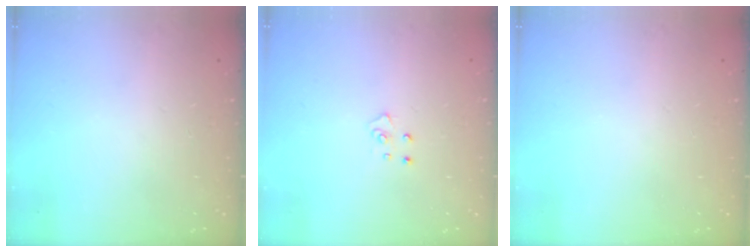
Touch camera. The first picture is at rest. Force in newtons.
{"total": 3.9, "press": 3.8, "slide": 0.4}
{"total": 0.0}